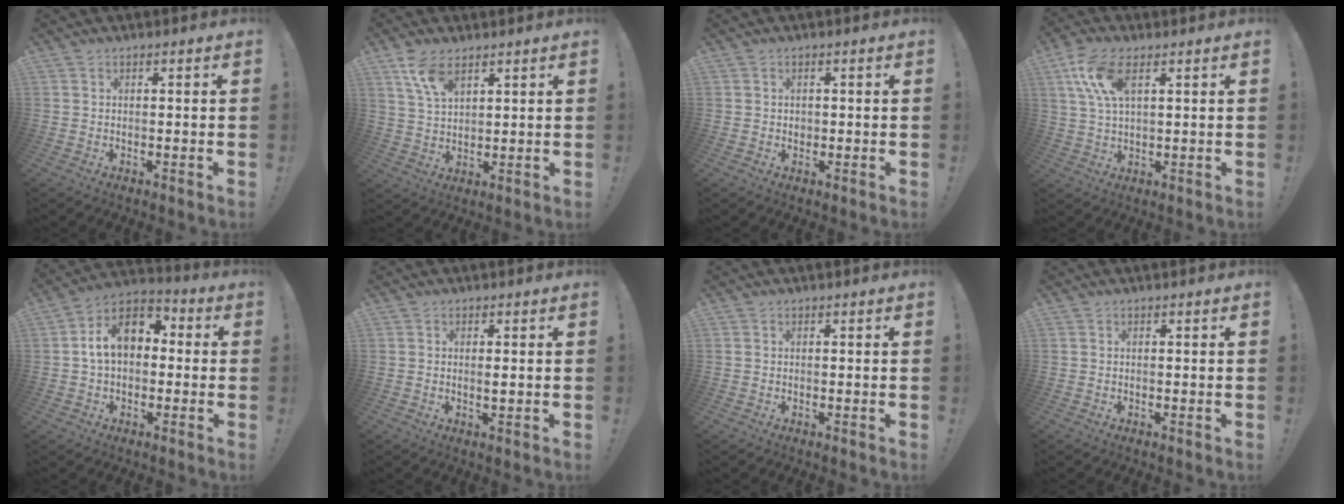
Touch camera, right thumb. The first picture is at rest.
{"total": 7.9, "force": [5.0, 3.6, 4.9], "torque": [-0.090, -0.020, 0.095]}
{"total": 1.1, "force": [0.2, 1.1, 0.2], "torque": [0.003, 0.000, 0.002]}
{"total": 10.7, "force": [4.5, 5.1, 8.3], "torque": [-0.164, -0.004, 0.085]}
{"total": 12.5, "force": [2.2, 8.4, 9.0], "torque": [-0.139, 0.015, 0.047]}
{"total": 1.4, "force": [0.4, 0.2, 1.3], "torque": [-0.010, -0.007, 0.003]}
{"total": 0.0}
{"total": 0.0}